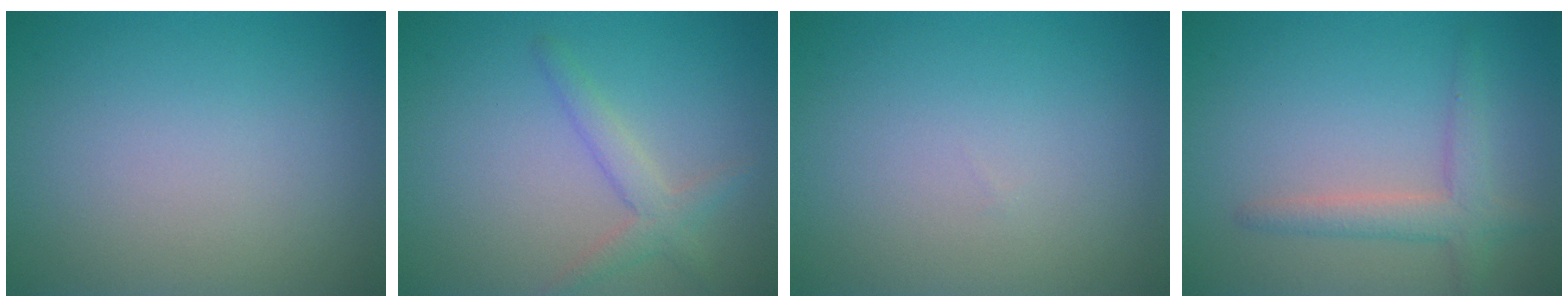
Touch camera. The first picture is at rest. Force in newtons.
{"total": 2.2, "press": 2.2, "slide": 0.1}
{"total": 0.0}
{"total": 2.7, "press": 2.7, "slide": 0.2}